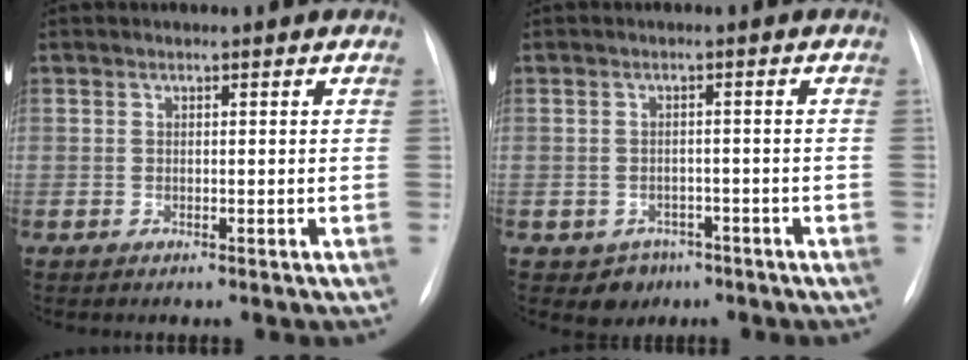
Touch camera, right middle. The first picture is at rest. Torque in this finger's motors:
{"motor_torque": [0.33, -0.34, -0.03, -0.01]}